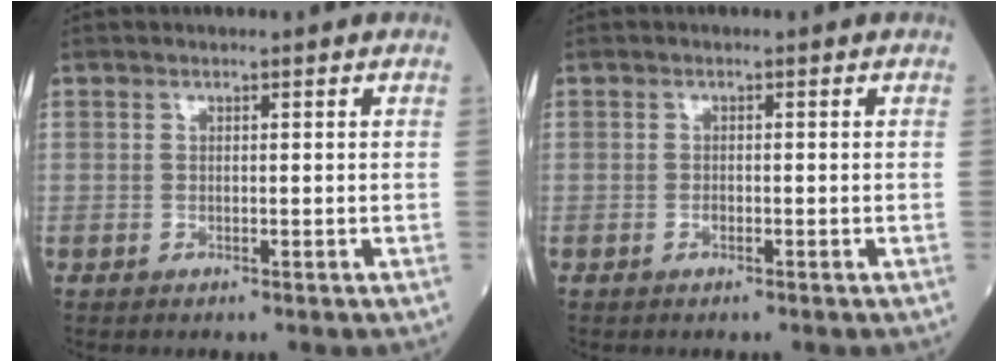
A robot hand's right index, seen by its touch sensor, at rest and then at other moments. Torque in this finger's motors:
{"motor_torque": [0.14, 0.01, 0.05, 0.01]}